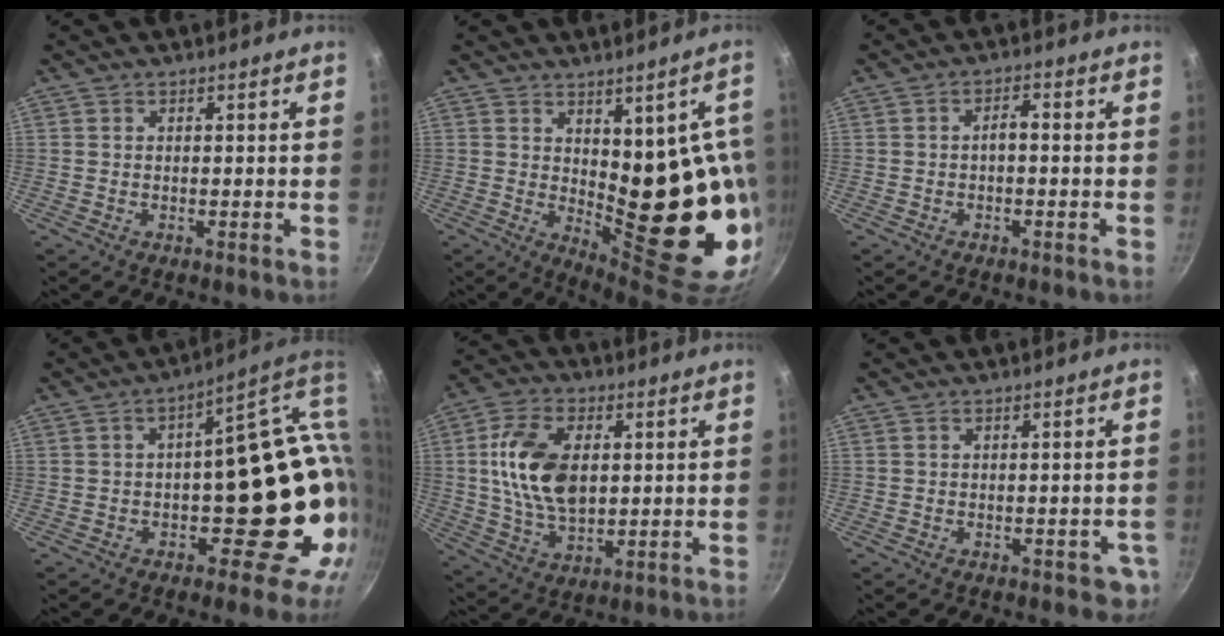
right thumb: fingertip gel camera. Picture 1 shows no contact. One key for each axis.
{"total": 19.0, "fx": 0.0, "fy": 8.1, "fz": 17.2, "tx": -0.178, "ty": -0.032, "tz": 0.025}
{"total": 2.3, "fx": -0.6, "fy": 1.0, "fz": 1.9, "tx": -0.034, "ty": 0.017, "tz": -0.012}
{"total": 21.4, "fx": 1.6, "fy": 10.6, "fz": 18.5, "tx": -0.177, "ty": 0.001, "tz": 0.045}
{"total": 14.9, "fx": 2.1, "fy": 9.0, "fz": 11.6, "tx": -0.199, "ty": -0.002, "tz": 0.041}
{"total": 3.0, "fx": -1.1, "fy": 2.1, "fz": 1.9, "tx": 0.003, "ty": 0.013, "tz": 0.000}